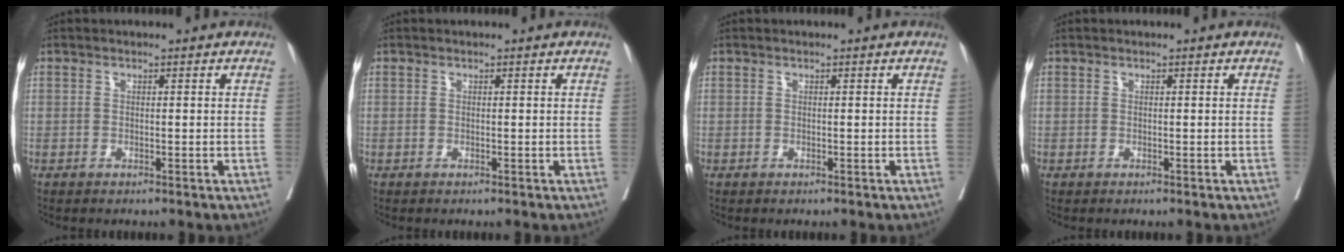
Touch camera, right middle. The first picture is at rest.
{"total": 0.0}
{"total": 0.0}
{"total": 0.0}